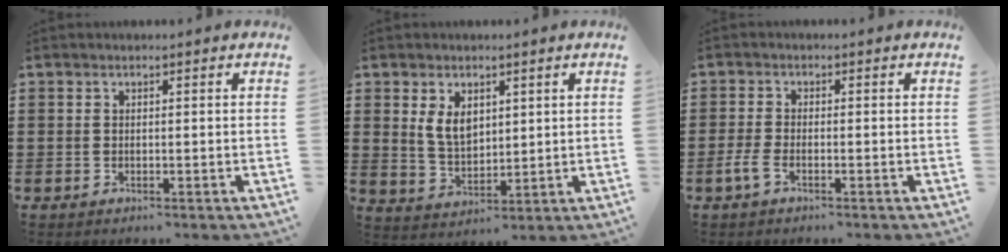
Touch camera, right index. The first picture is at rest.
{"total": 5.1, "force": [2.0, 3.2, 3.4], "torque": [-0.068, 0.006, 0.035]}
{"total": 2.5, "force": [-1.4, 0.8, 1.9], "torque": [-0.054, -0.008, -0.033]}